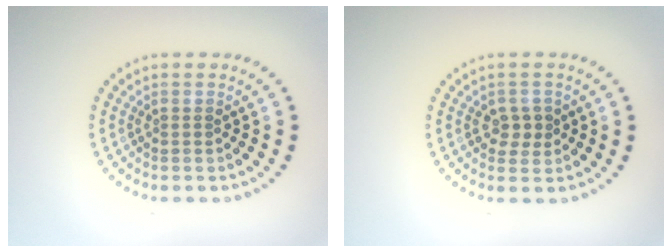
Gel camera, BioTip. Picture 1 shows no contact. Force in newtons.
{"total": 1.9, "press": 1.8, "slide": 0.6}